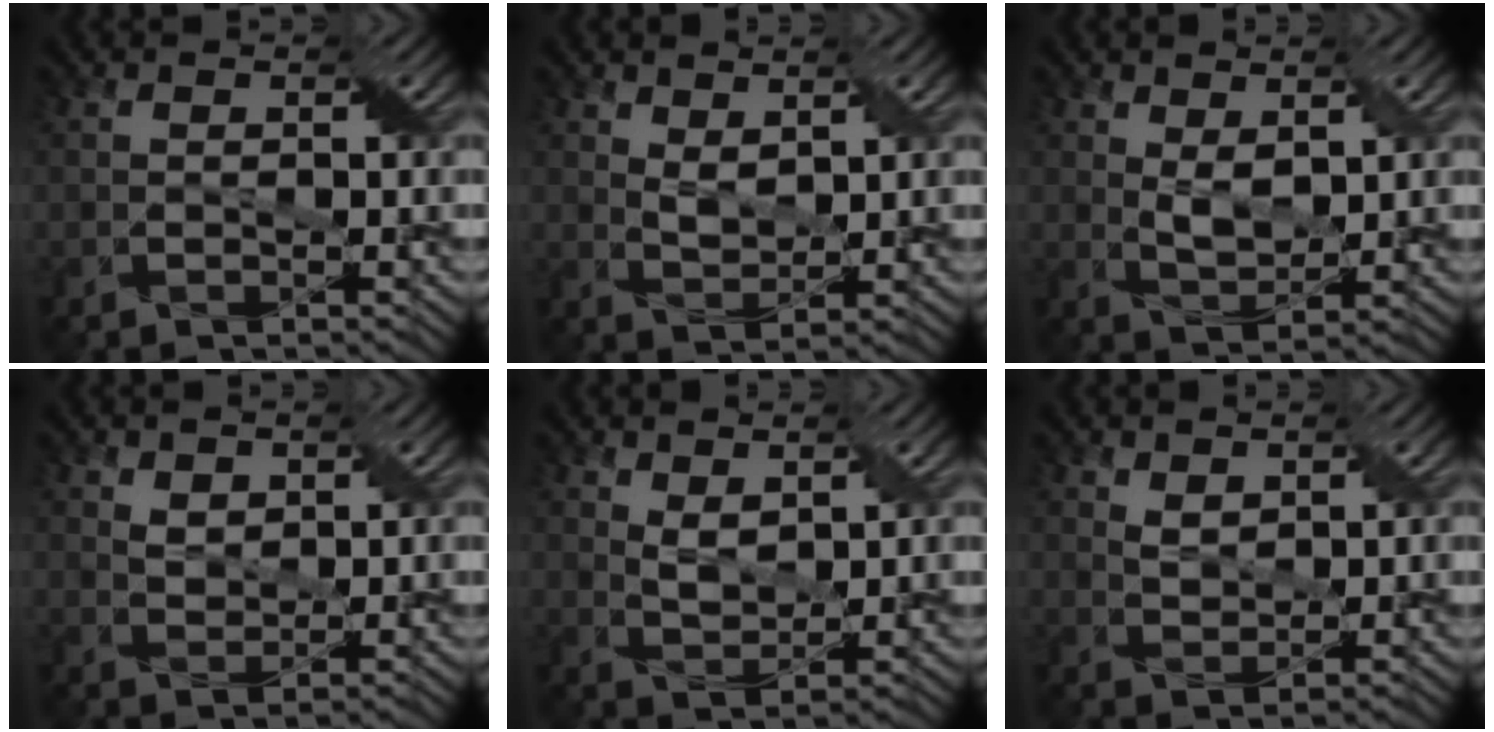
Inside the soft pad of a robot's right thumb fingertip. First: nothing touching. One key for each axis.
{"total": 2.8, "fx": 1.7, "fy": 1.3, "fz": 1.8, "tx": -0.045, "ty": -0.005, "tz": 0.036}
{"total": 3.4, "fx": 1.3, "fy": 1.7, "fz": 2.7, "tx": -0.064, "ty": -0.005, "tz": 0.027}
{"total": 2.1, "fx": 1.2, "fy": 1.4, "fz": 1.0, "tx": -0.027, "ty": -0.004, "tz": 0.026}
{"total": 3.1, "fx": 1.8, "fy": 1.5, "fz": 2.0, "tx": -0.051, "ty": -0.006, "tz": 0.039}
{"total": 2.1, "fx": 1.4, "fy": 1.2, "fz": 1.2, "tx": -0.030, "ty": -0.005, "tz": 0.031}